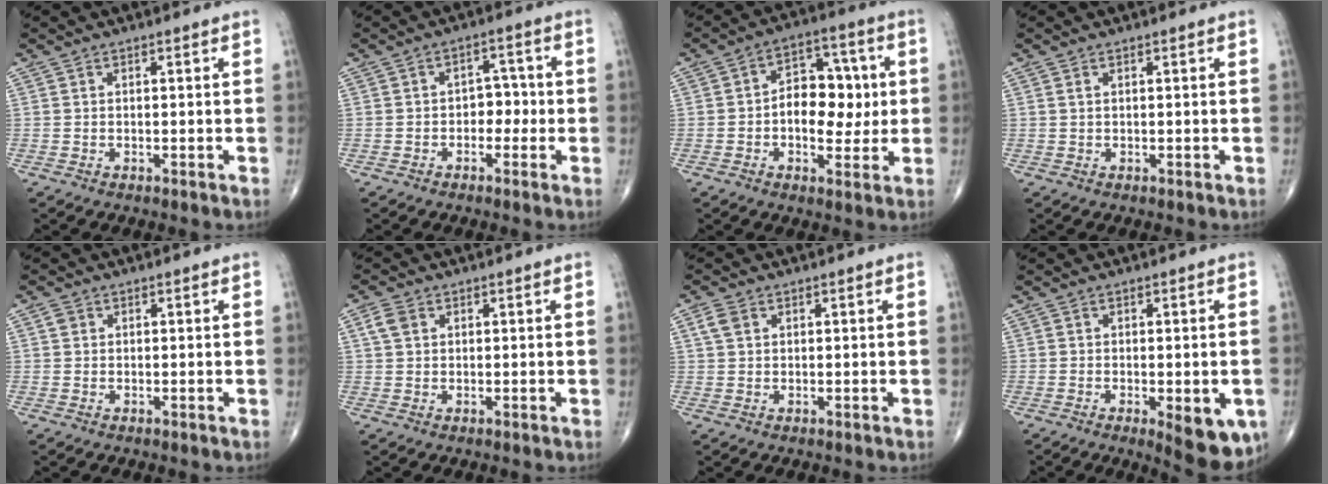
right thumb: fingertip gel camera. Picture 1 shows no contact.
{"total": 4.0, "force": [-0.9, 2.9, 2.7], "torque": [-0.012, 0.015, -0.020]}
{"total": 11.7, "force": [0.0, 7.4, 9.0], "torque": [-0.093, 0.023, -0.002]}
{"total": 0.6, "force": [0.4, 0.0, 0.5], "torque": [-0.015, 0.005, 0.010]}
{"total": 1.2, "force": [0.5, 1.0, 0.4], "torque": [-0.004, 0.002, 0.006]}
{"total": 3.0, "force": [1.2, 2.2, 1.7], "torque": [-0.033, 0.006, 0.024]}
{"total": 2.7, "force": [1.1, 1.9, 1.5], "torque": [-0.031, 0.007, 0.024]}
{"total": 9.0, "force": [-2.9, 3.3, 7.8], "torque": [-0.082, -0.013, -0.032]}